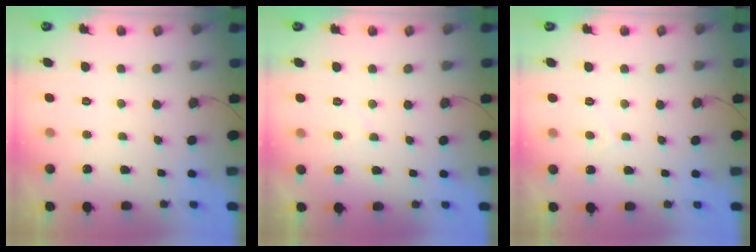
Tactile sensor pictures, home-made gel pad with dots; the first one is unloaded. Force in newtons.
{"total": 1.5, "press": 1.5, "slide": 0.4}
{"total": 3.7, "press": 3.7, "slide": 0.2}